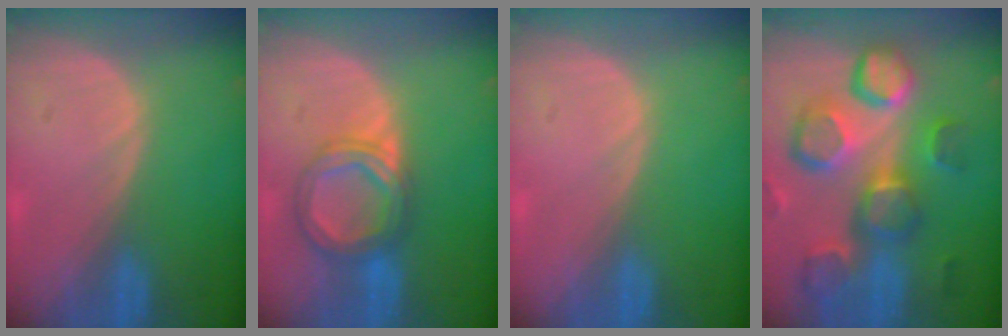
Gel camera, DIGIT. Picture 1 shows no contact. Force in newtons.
{"total": 6.4, "press": 6.4, "slide": 0.5}
{"total": 0.0}
{"total": 13.0, "press": 11.3, "slide": 6.5}